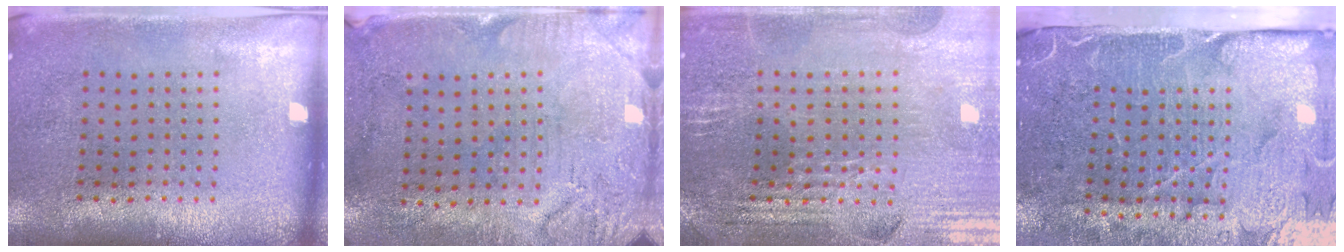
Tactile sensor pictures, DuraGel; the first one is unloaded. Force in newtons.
{"total": 3.2, "press": 2.6, "slide": 1.9}
{"total": 2.8, "press": 2.8, "slide": 0.5}
{"total": 4.9, "press": 4.0, "slide": 2.9}